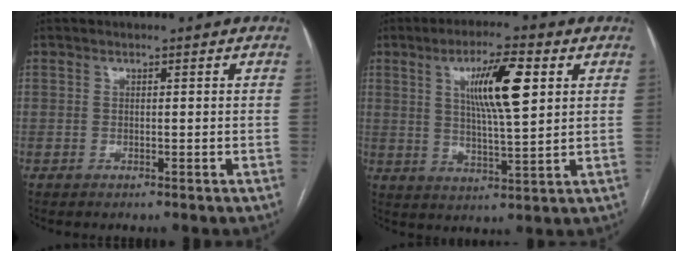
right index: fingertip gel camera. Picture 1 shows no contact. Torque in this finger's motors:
{"motor_torque": [1.14, 0.70, 0.34, 0.16]}